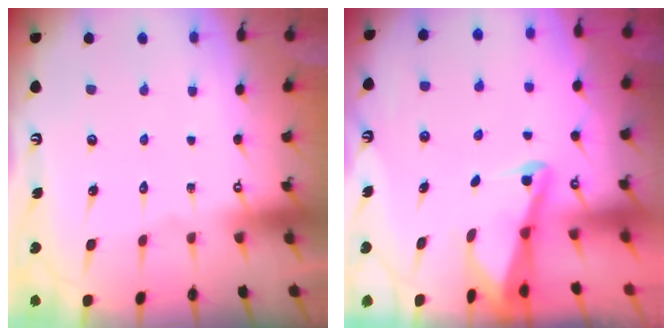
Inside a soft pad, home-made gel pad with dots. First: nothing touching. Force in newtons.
{"total": 2.6, "press": 2.5, "slide": 0.6}